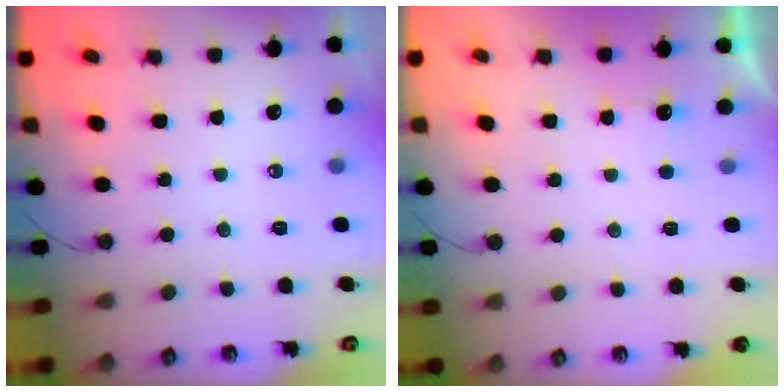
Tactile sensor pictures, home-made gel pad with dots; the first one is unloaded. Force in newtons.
{"total": 1.0, "press": 0.7, "slide": 0.6}